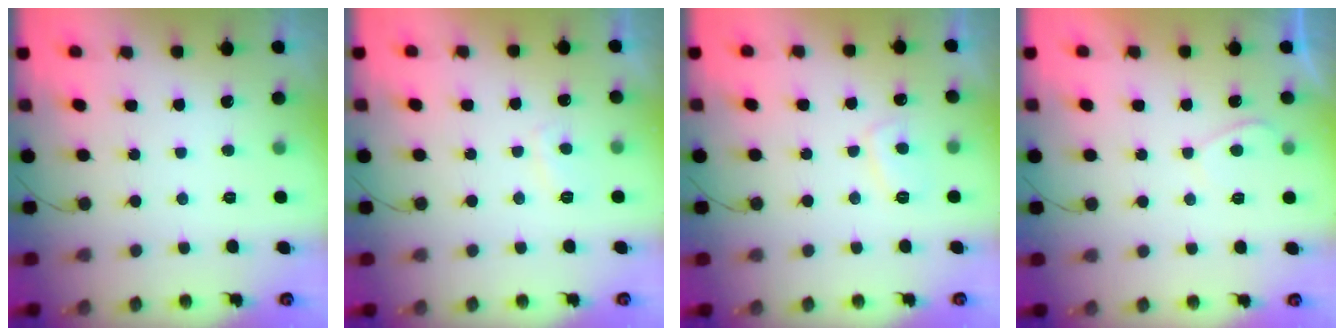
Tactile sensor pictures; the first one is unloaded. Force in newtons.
{"total": 3.4, "press": 3.3, "slide": 0.9}
{"total": 3.9, "press": 3.8, "slide": 0.8}
{"total": 2.3, "press": 2.2, "slide": 0.4}